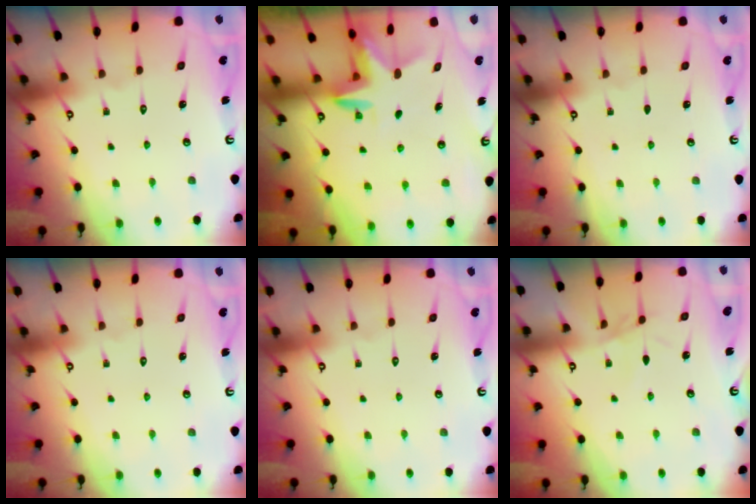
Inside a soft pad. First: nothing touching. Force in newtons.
{"total": 3.0, "press": 3.0, "slide": 0.2}
{"total": 0.0}
{"total": 0.0}
{"total": 0.0}
{"total": 1.8, "press": 1.7, "slide": 0.4}